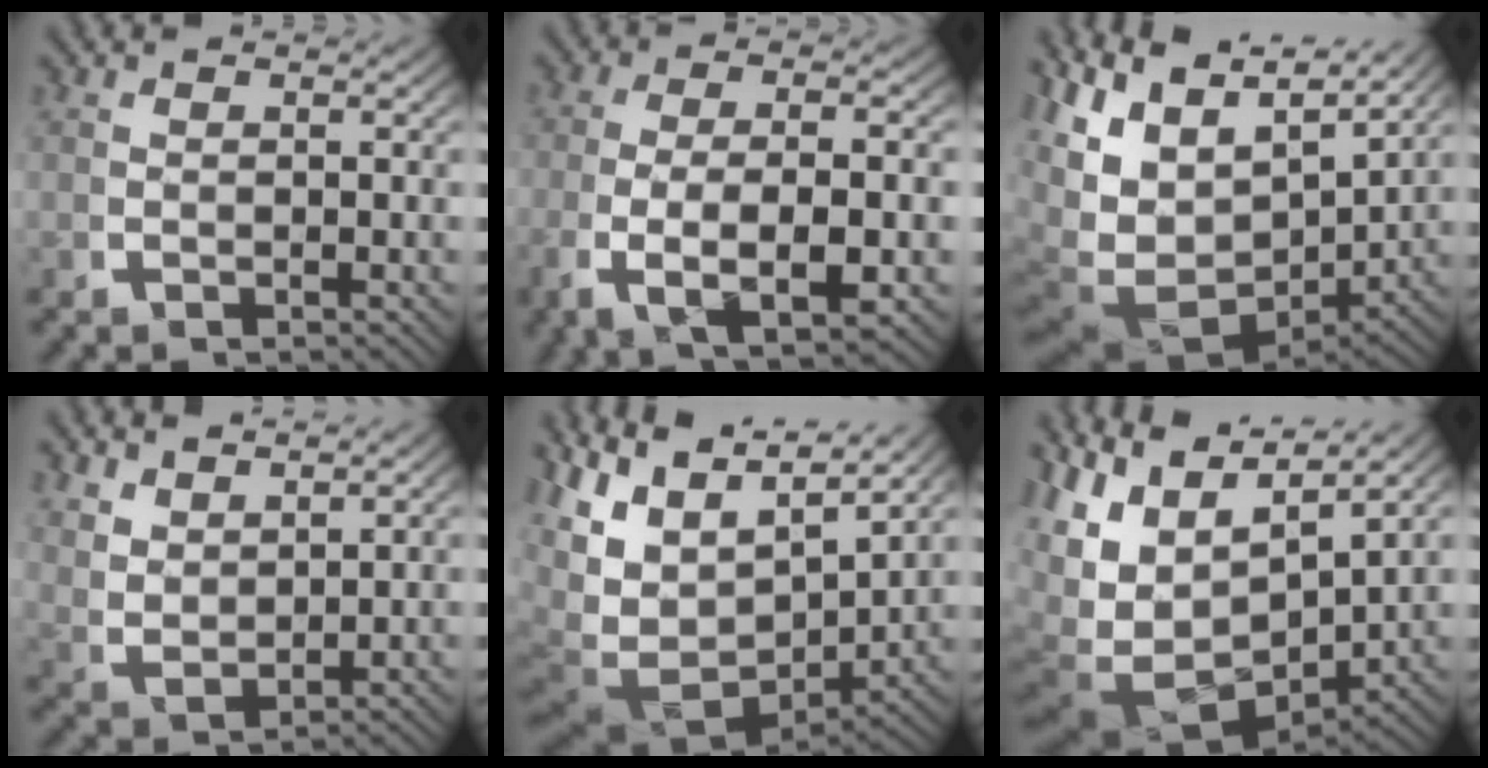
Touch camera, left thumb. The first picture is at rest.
{"total": 8.1, "force": [-2.0, 3.7, 6.9], "torque": [-0.150, -0.027, -0.017]}
{"total": 13.8, "force": [0.1, 9.8, 9.7], "torque": [-0.224, -0.048, 0.014]}
{"total": 3.4, "force": [1.7, 2.1, 2.1], "torque": [-0.050, -0.017, 0.046]}
{"total": 12.5, "force": [0.3, 8.7, 9.0], "torque": [-0.206, -0.045, 0.016]}
{"total": 12.1, "force": [-0.1, 8.1, 9.0], "torque": [-0.201, -0.048, 0.017]}